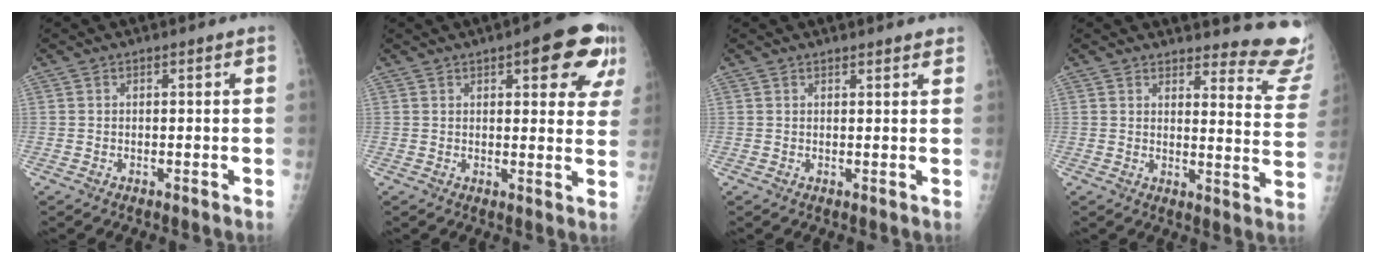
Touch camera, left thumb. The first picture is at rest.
{"total": 12.6, "force": [6.0, 4.5, 10.2], "torque": [-0.084, -0.017, 0.064]}
{"total": 2.1, "force": [2.0, 0.5, 0.7], "torque": [0.002, -0.005, 0.022]}
{"total": 13.9, "force": [13.3, 2.8, 2.7], "torque": [0.009, -0.142, 0.124]}